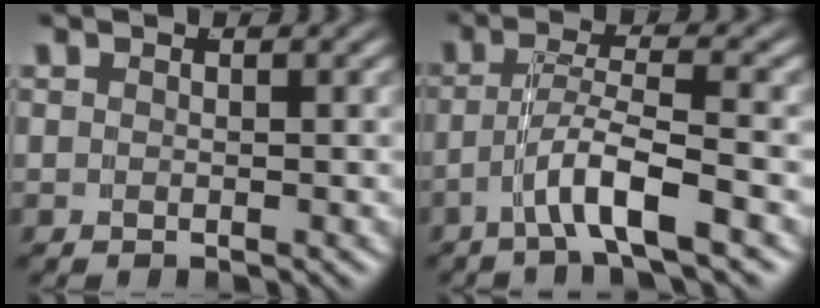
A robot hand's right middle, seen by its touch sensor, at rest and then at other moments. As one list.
[{"total": 4.4, "force": [-2.5, 0.3, 3.6], "torque": [-0.058, -0.002, -0.041]}]